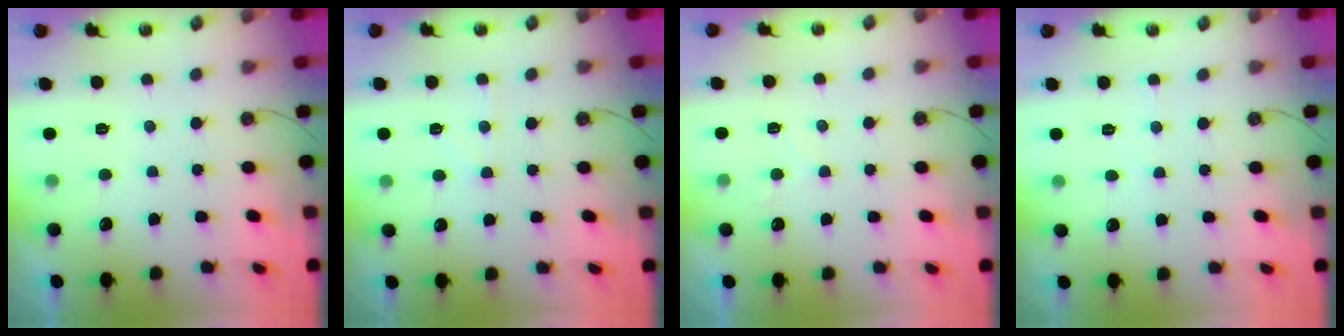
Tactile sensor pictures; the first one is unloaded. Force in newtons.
{"total": 5.8, "press": 5.8, "slide": 0.7}
{"total": 4.0, "press": 3.9, "slide": 0.5}
{"total": 3.2, "press": 3.1, "slide": 0.7}